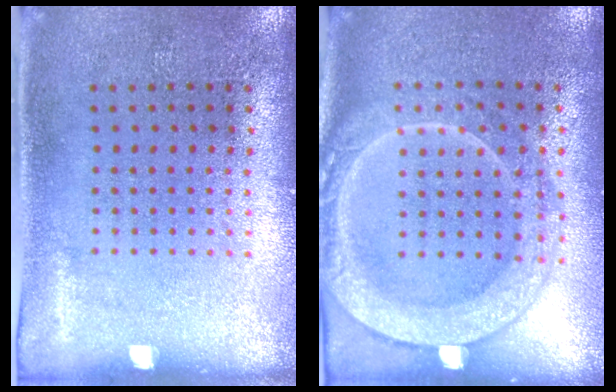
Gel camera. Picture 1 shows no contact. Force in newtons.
{"total": 2.0, "press": 2.0, "slide": 0.3}